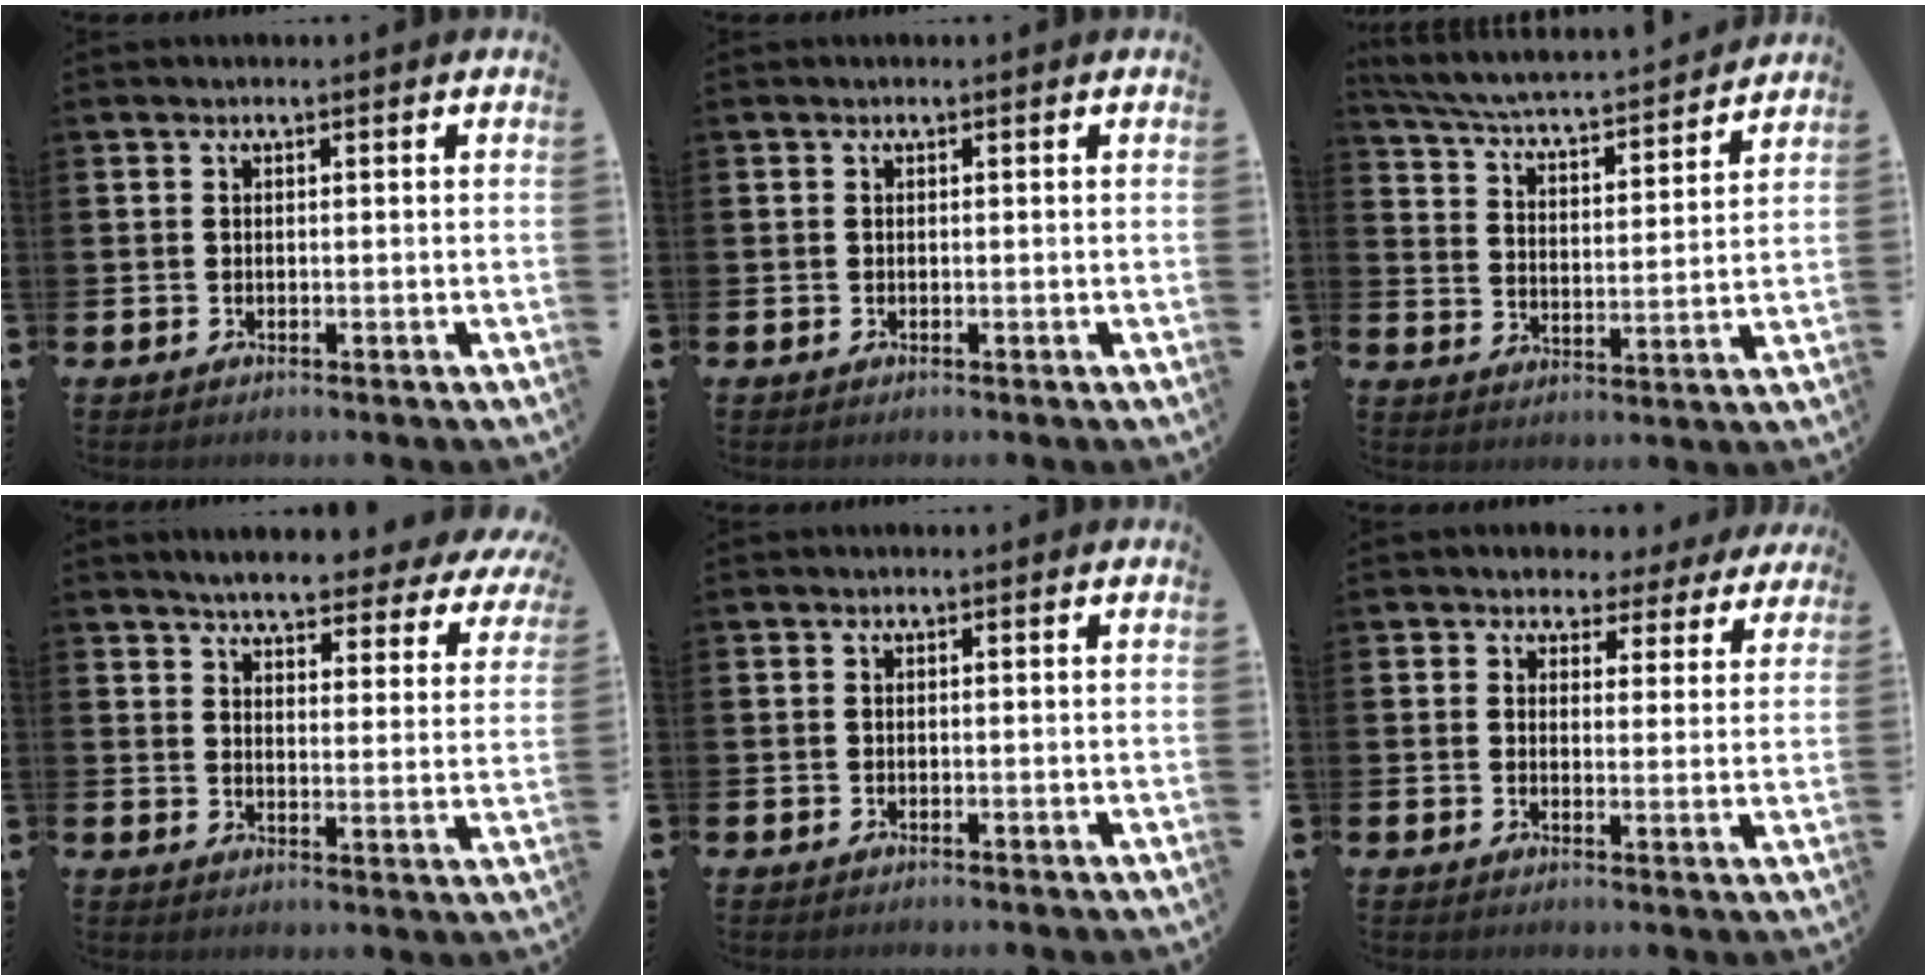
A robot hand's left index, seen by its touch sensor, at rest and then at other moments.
{"total": 0.0}
{"total": 5.1, "force": [4.9, 0.3, 1.6], "torque": [-0.059, -0.045, 0.077]}
{"total": 5.0, "force": [4.8, 0.6, 1.5], "torque": [-0.046, -0.040, 0.077]}
{"total": 0.0}
{"total": 3.5, "force": [2.8, 2.1, 0.1], "torque": [-0.013, -0.019, 0.046]}